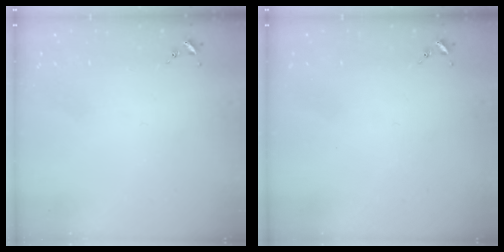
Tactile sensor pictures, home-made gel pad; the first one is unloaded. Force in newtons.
{"total": 0.0}